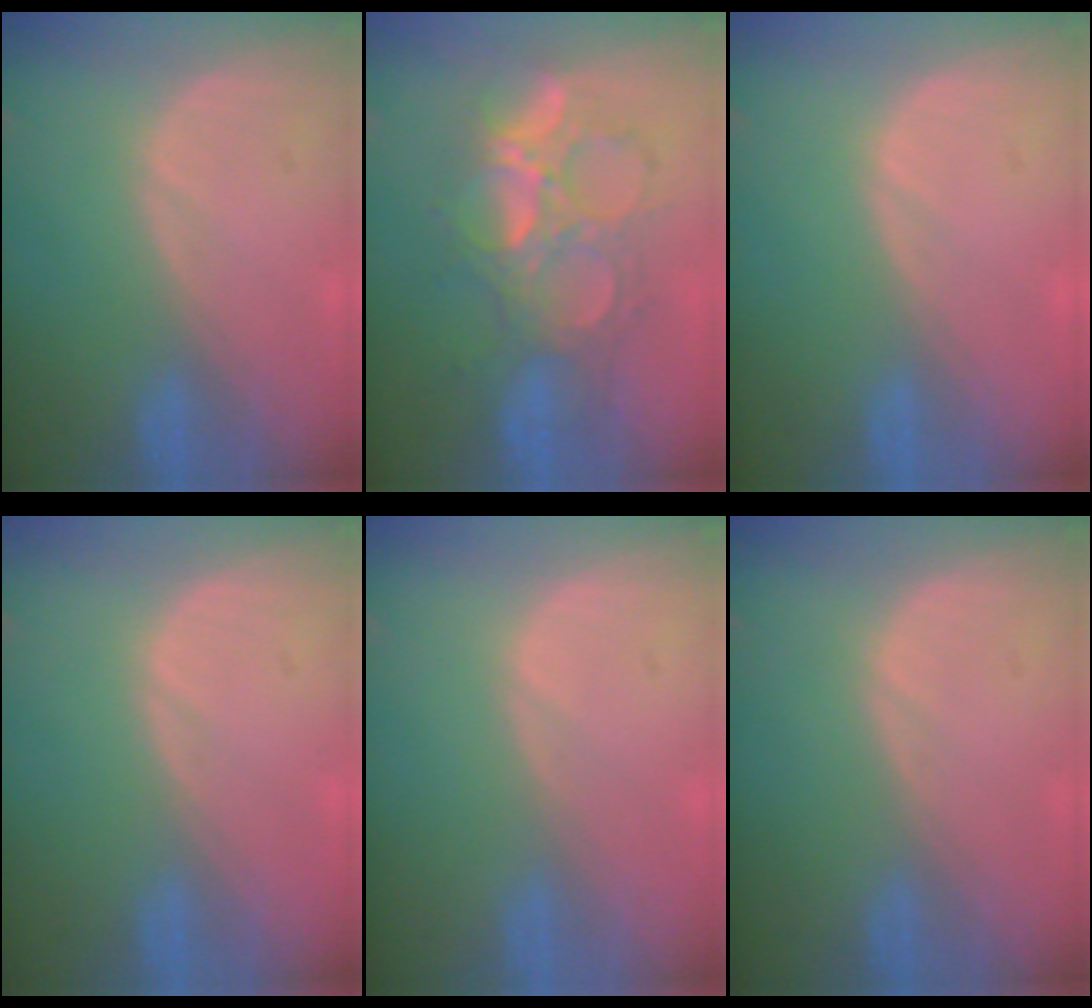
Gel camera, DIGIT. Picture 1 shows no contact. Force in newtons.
{"total": 9.0, "press": 8.8, "slide": 1.8}
{"total": 0.0}
{"total": 0.0}
{"total": 0.0}
{"total": 0.0}